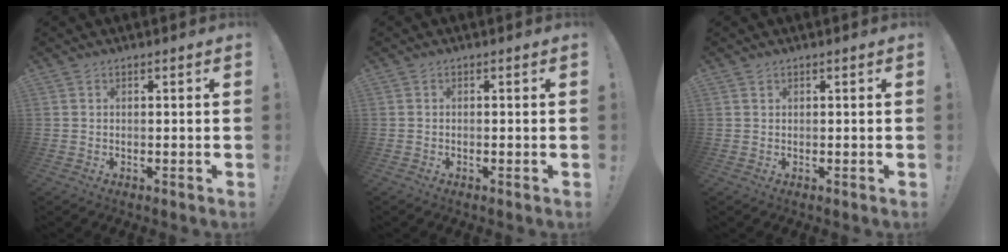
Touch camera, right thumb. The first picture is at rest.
{"total": 0.7, "force": [-0.6, 0.0, 0.4], "torque": [-0.015, 0.003, -0.008]}
{"total": 0.8, "force": [0.6, 0.6, 0.1], "torque": [-0.003, 0.002, 0.011]}